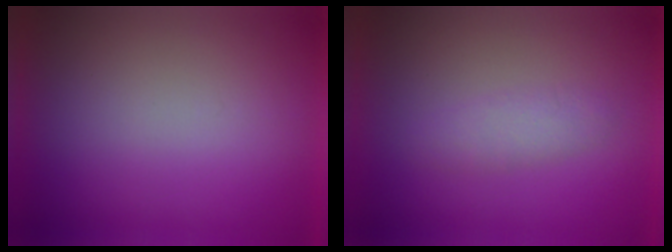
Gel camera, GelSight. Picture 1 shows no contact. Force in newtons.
{"total": 2.3}